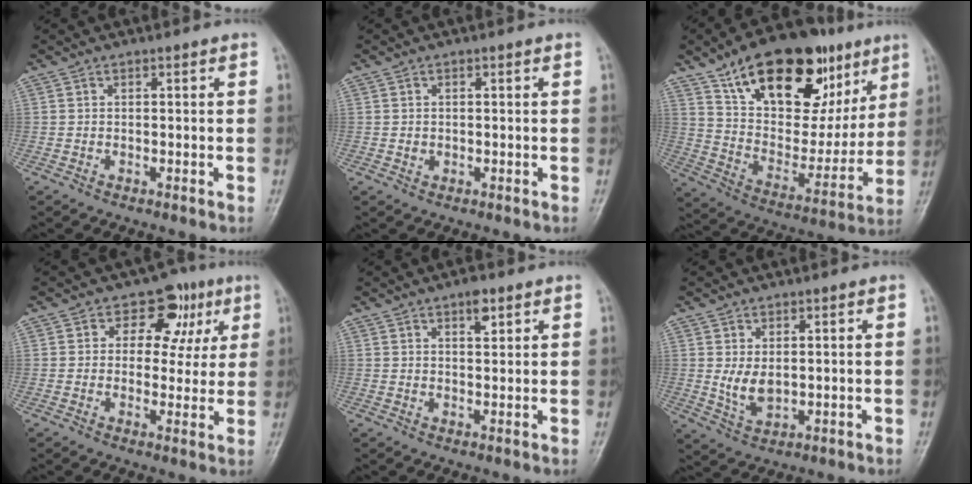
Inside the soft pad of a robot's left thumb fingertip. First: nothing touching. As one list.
[{"total": 1.0, "force": [0.0, 0.9, 0.4], "torque": [-0.005, 0.001, 0.002]}, {"total": 29.0, "force": [15.5, 15.3, 19.2], "torque": [-0.258, -0.016, 0.259]}, {"total": 9.6, "force": [3.6, 7.2, 5.2], "torque": [-0.010, -0.002, 0.042]}, {"total": 3.4, "force": [2.0, 1.4, 2.3], "torque": [-0.024, -0.010, 0.030]}, {"total": 4.8, "force": [0.7, 3.0, 3.6], "torque": [-0.058, -0.014, 0.024]}]